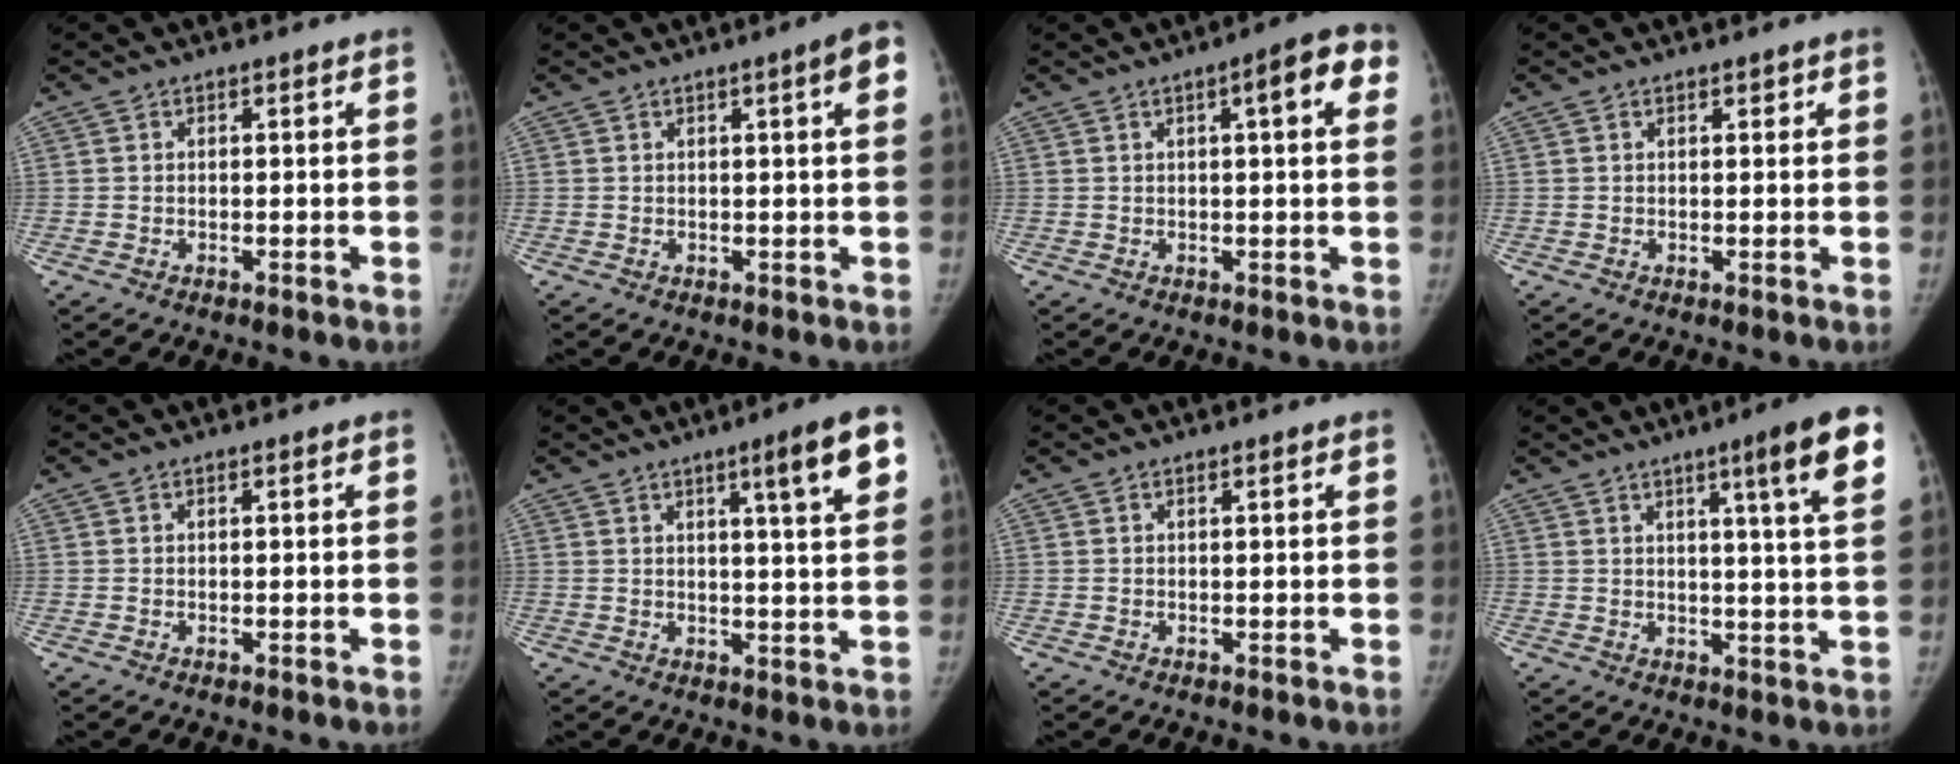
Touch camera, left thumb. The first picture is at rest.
{"total": 4.2, "force": [1.4, 0.3, 3.9], "torque": [-0.045, 0.002, 0.016]}
{"total": 7.1, "force": [2.4, 1.7, 6.4], "torque": [-0.064, 0.009, 0.020]}
{"total": 0.8, "force": [0.6, 0.5, 0.3], "torque": [0.005, -0.001, 0.007]}
{"total": 0.0}
{"total": 9.0, "force": [4.4, 0.8, 7.9], "torque": [-0.103, -0.016, 0.059]}
{"total": 0.0}
{"total": 10.5, "force": [5.4, 0.2, 9.0], "torque": [-0.119, -0.024, 0.069]}